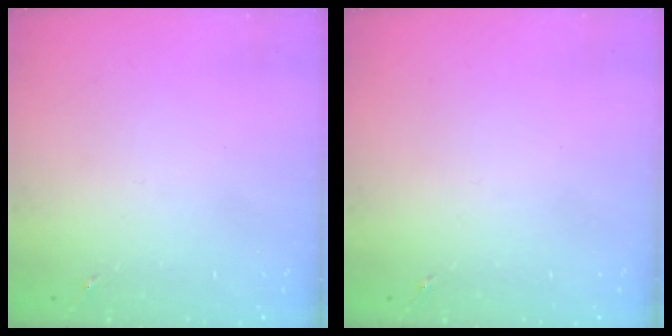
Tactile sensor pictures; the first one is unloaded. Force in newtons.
{"total": 0.0}